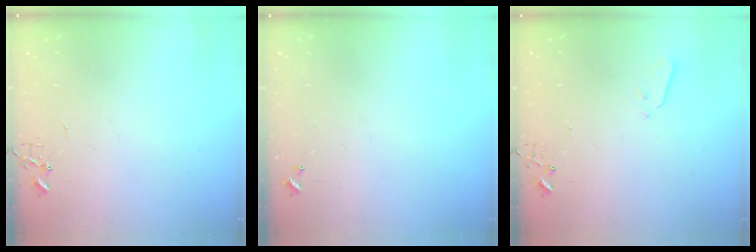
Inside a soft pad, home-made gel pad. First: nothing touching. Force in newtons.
{"total": 0.0}
{"total": 3.0, "press": 3.0, "slide": 0.3}